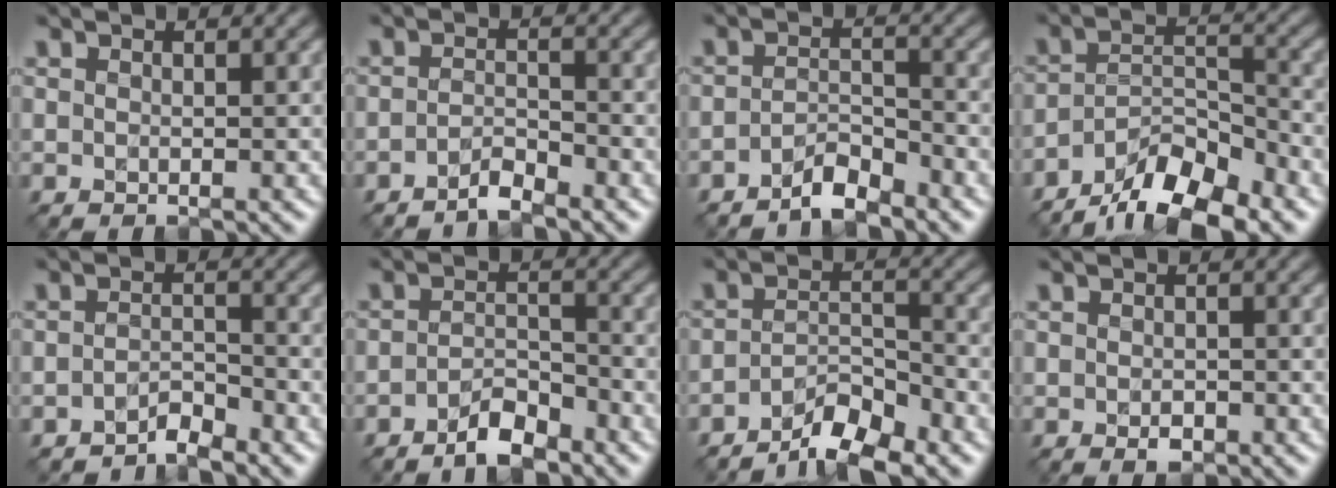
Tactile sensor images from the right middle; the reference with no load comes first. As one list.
[{"total": 1.9, "force": [-1.7, 0.3, 0.9], "torque": [-0.017, 0.007, -0.035]}, {"total": 2.9, "force": [-2.4, 0.7, 1.5], "torque": [-0.026, 0.009, -0.048]}, {"total": 8.4, "force": [-6.4, 2.8, 4.8], "torque": [-0.072, 0.002, -0.118]}, {"total": 1.9, "force": [-1.7, 0.5, 0.7], "torque": [-0.014, 0.008, -0.034]}, {"total": 3.2, "force": [-2.4, 1.0, 1.8], "torque": [-0.032, 0.009, -0.047]}, {"total": 4.8, "force": [-3.7, 1.4, 2.8], "torque": [-0.048, 0.002, -0.069]}, {"total": 1.3, "force": [-0.6, 0.7, 0.9], "torque": [-0.015, -0.001, -0.009]}]